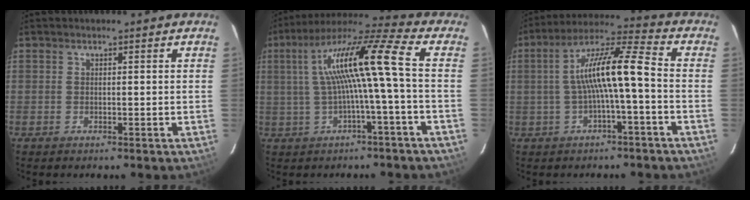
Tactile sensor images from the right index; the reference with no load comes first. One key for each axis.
{"total": 12.9, "fx": 0.3, "fy": -1.0, "fz": 12.8, "tx": -0.234, "ty": 0.019, "tz": 0.009}
{"total": 10.4, "fx": -1.6, "fy": 0.8, "fz": 10.3, "tx": -0.195, "ty": 0.024, "tz": -0.026}